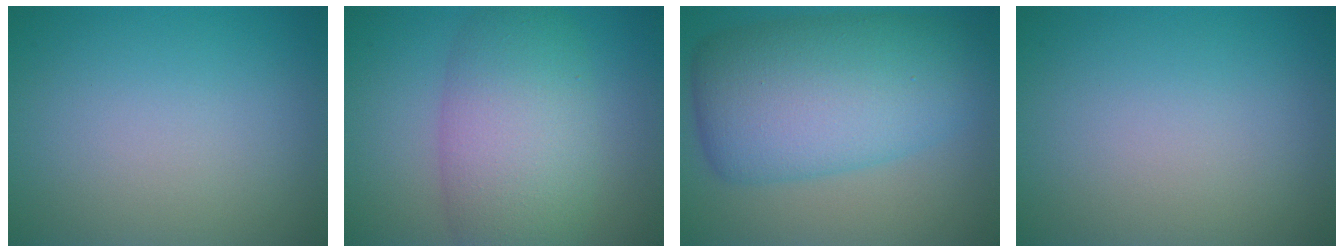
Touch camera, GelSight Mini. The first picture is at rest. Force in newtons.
{"total": 7.8, "press": 7.8, "slide": 0.3}
{"total": 10.6, "press": 10.6, "slide": 0.3}
{"total": 0.0}